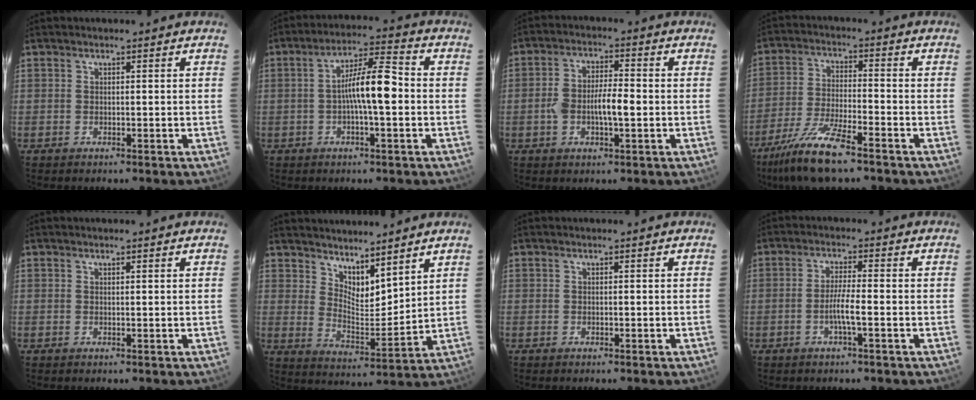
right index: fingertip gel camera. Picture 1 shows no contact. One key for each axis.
{"total": 8.8, "fx": -0.8, "fy": 1.2, "fz": 8.7, "tx": -0.153, "ty": 0.023, "tz": -0.018}
{"total": 6.7, "fx": -1.0, "fy": 2.1, "fz": 6.3, "tx": -0.124, "ty": 0.012, "tz": -0.018}
{"total": 10.6, "fx": -7.5, "fy": 1.1, "fz": 7.5, "tx": -0.150, "ty": -0.028, "tz": -0.139}
{"total": 0.7, "fx": 0.6, "fy": -0.1, "fz": 0.3, "tx": -0.011, "ty": 0.006, "tz": 0.010}
{"total": 8.5, "fx": 6.9, "fy": 2.2, "fz": 4.6, "tx": -0.084, "ty": -0.009, "tz": 0.137}
{"total": 0.0}
{"total": 3.9, "fx": -1.2, "fy": -0.1, "fz": 3.7, "tx": -0.071, "ty": -0.002, "tz": -0.025}